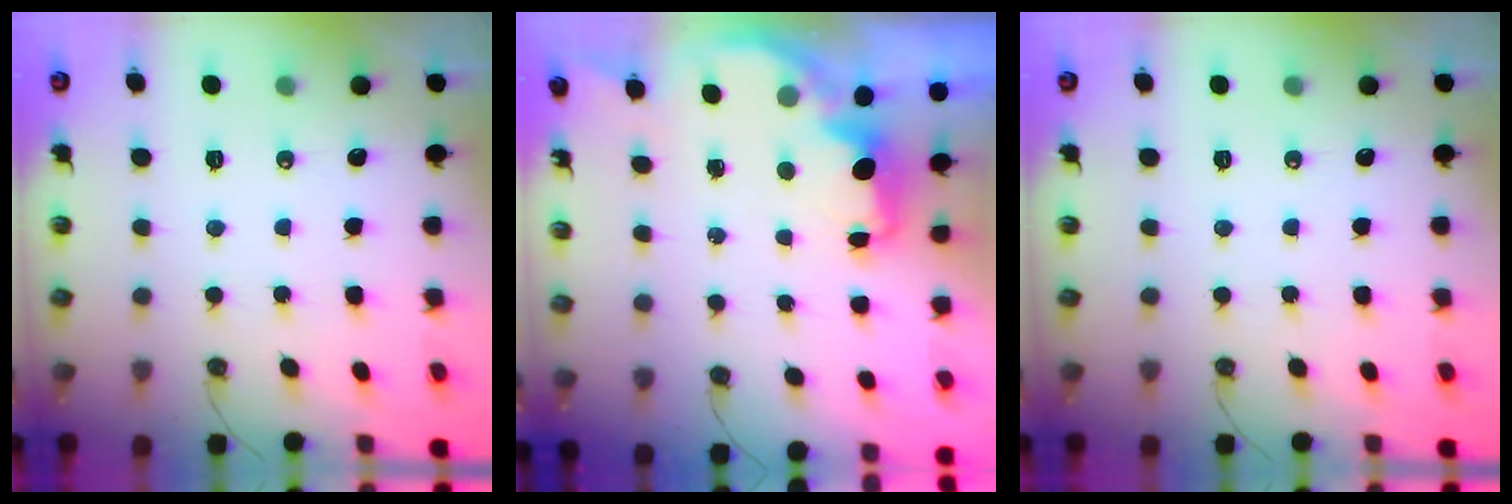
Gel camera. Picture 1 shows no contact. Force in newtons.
{"total": 2.6, "press": 2.5, "slide": 0.6}
{"total": 0.0}